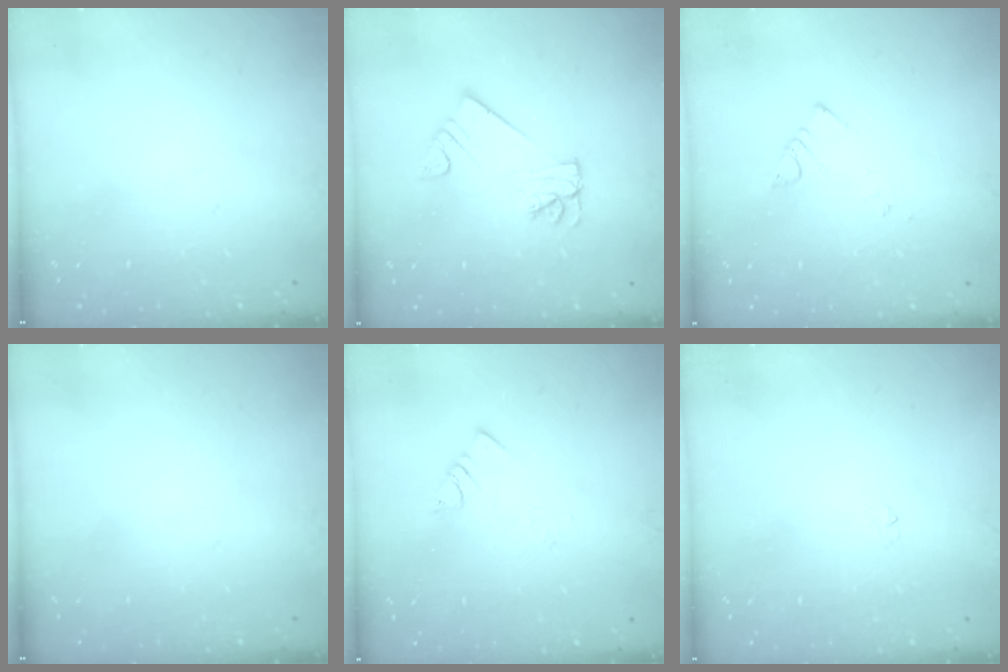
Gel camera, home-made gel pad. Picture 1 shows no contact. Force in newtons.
{"total": 5.9, "press": 5.9, "slide": 0.7}
{"total": 2.5, "press": 2.5, "slide": 0.3}
{"total": 0.0}
{"total": 2.8, "press": 2.8, "slide": 0.3}
{"total": 3.1, "press": 3.0, "slide": 0.4}